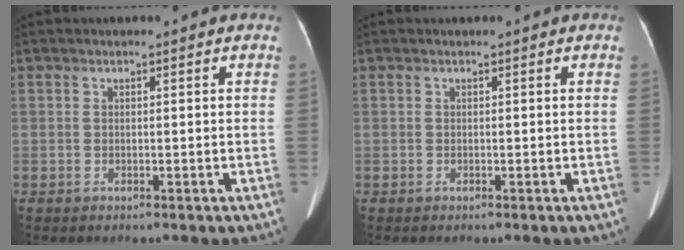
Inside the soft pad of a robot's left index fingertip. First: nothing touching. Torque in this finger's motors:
{"motor_torque": [0.00, 0.00, 0.00, 0.00]}